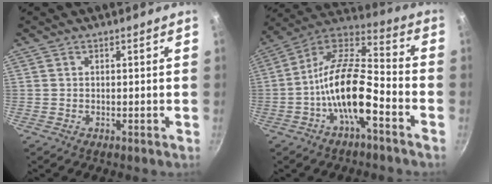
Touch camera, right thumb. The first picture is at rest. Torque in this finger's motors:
{"motor_torque": [1.43, 1.24, 1.75, -0.94, 0.47]}